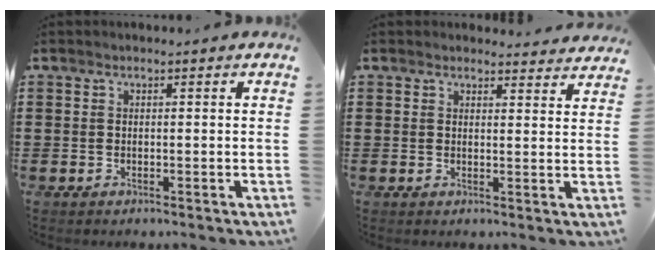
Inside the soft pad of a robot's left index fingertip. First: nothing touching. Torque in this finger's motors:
{"motor_torque": [-0.86, -0.83, -0.08, -0.01]}